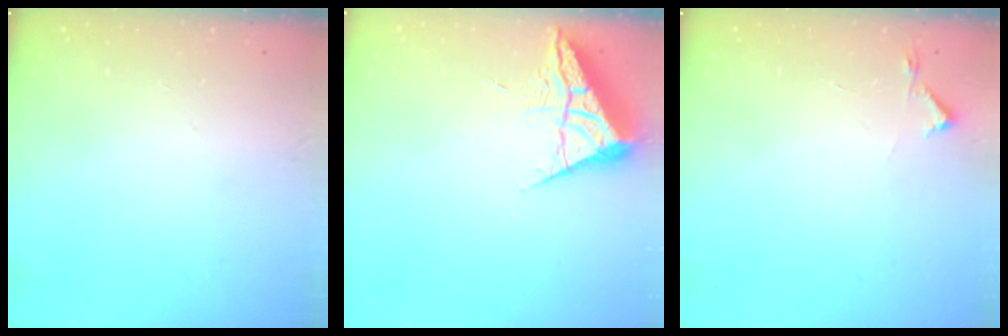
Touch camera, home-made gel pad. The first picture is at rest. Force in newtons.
{"total": 6.3, "press": 6.3, "slide": 0.9}
{"total": 2.7, "press": 2.6, "slide": 0.4}